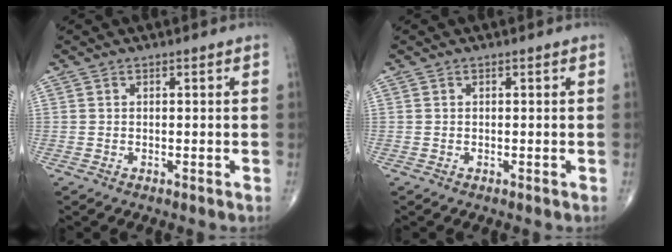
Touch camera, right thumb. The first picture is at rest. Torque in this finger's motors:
{"motor_torque": [-0.01, -0.01, -0.03, -0.01, 0.03]}